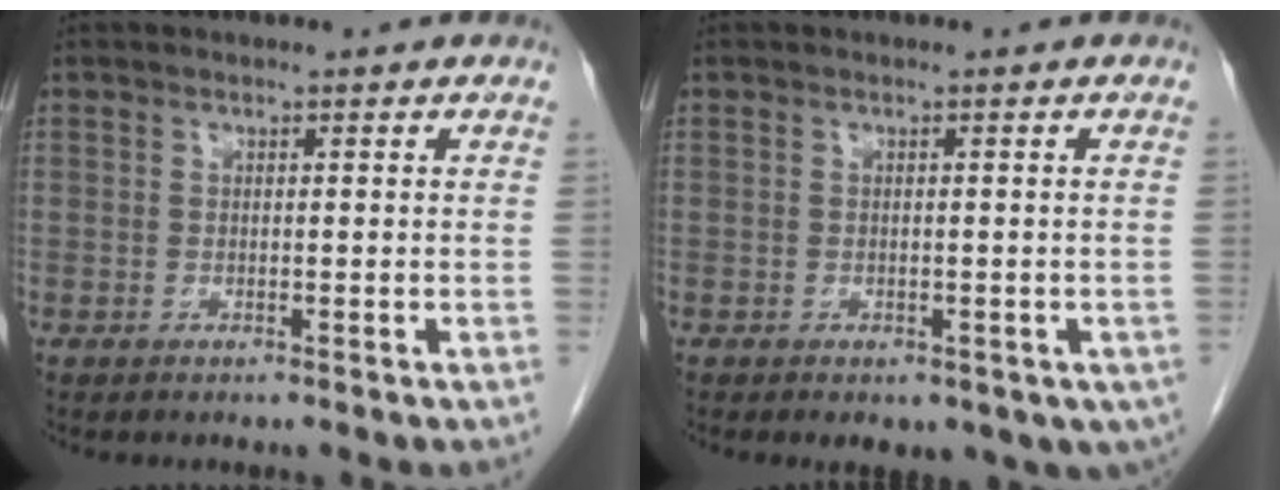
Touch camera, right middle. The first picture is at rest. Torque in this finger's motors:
{"motor_torque": [1.08, -1.06, 0.15, 0.04]}